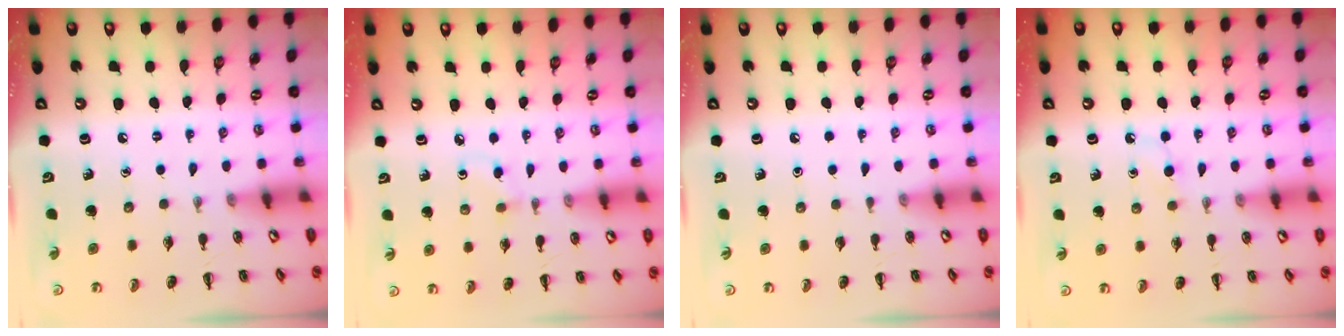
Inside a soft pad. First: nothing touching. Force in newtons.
{"total": 2.0, "press": 1.7, "slide": 1.0}
{"total": 0.0}
{"total": 2.7, "press": 2.5, "slide": 1.0}